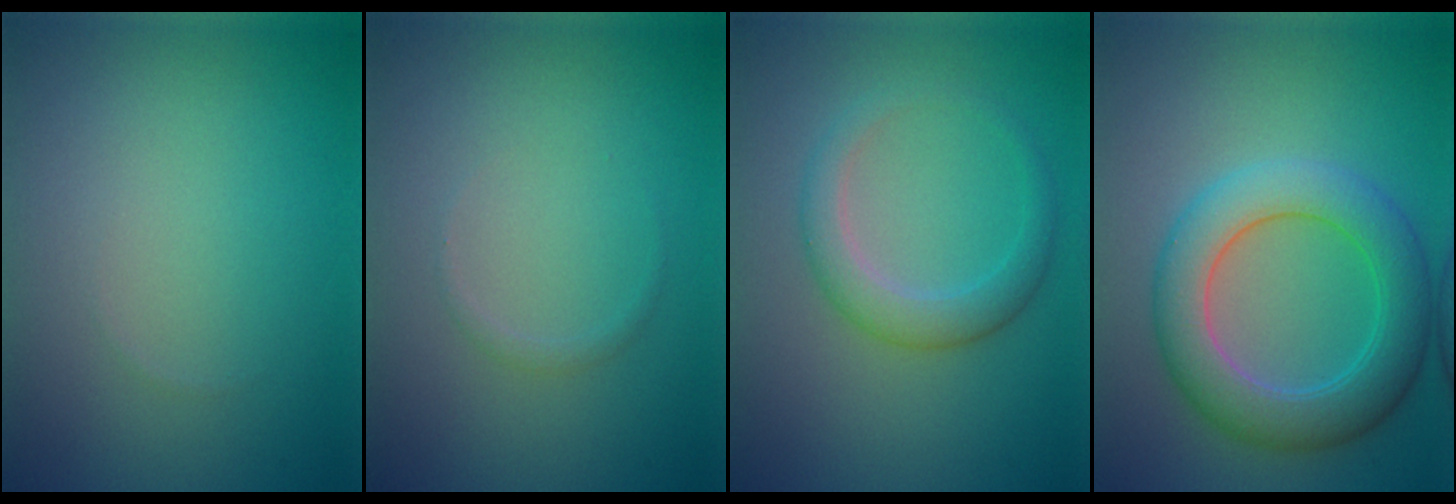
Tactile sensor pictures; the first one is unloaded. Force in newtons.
{"total": 0.6, "press": 0.6, "slide": 0.1}
{"total": 2.9, "press": 2.9, "slide": 0.1}
{"total": 6.5, "press": 6.5, "slide": 0.3}